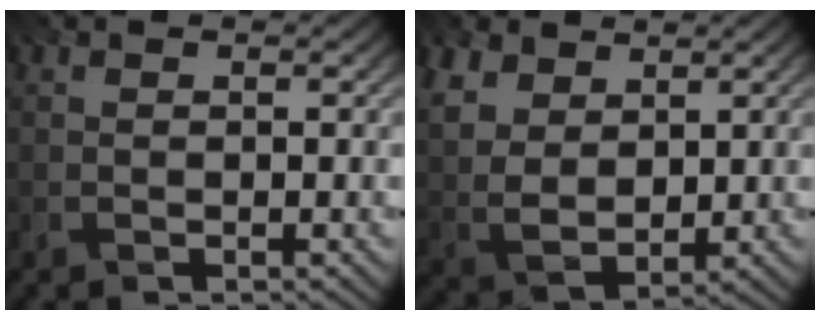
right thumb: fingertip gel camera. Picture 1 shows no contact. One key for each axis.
{"total": 8.6, "fx": 4.3, "fy": 5.3, "fz": 5.2, "tx": -0.151, "ty": 0.011, "tz": 0.080}